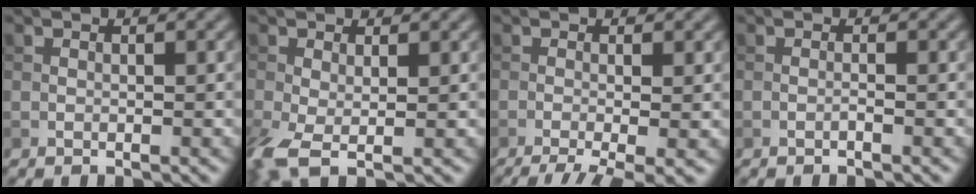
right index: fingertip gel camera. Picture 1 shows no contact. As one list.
[{"total": 4.3, "force": [-1.1, 2.2, 3.5], "torque": [-0.097, -0.013, -0.023]}, {"total": 5.5, "force": [-2.8, 1.5, 4.6], "torque": [-0.067, -0.009, -0.044]}, {"total": 0.6, "force": [-0.4, 0.0, 0.4], "torque": [-0.009, 0.001, -0.008]}]